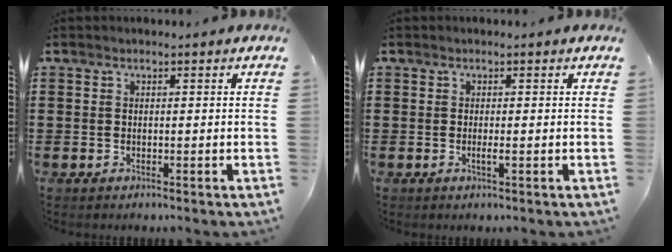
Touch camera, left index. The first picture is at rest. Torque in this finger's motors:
{"motor_torque": [0.27, 0.08, 0.05, 0.01]}